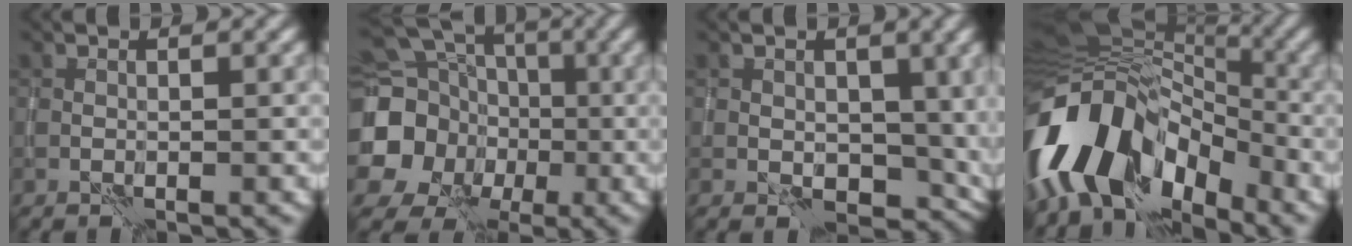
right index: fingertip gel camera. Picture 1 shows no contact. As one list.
[{"total": 18.6, "force": [-1.1, 17.5, 6.1], "torque": [-0.177, -0.002, -0.059]}, {"total": 5.4, "force": [-0.6, 3.9, 3.6], "torque": [-0.030, -0.012, -0.003]}, {"total": 12.2, "force": [-5.2, 7.7, 8.0], "torque": [-0.157, 0.015, -0.109]}]